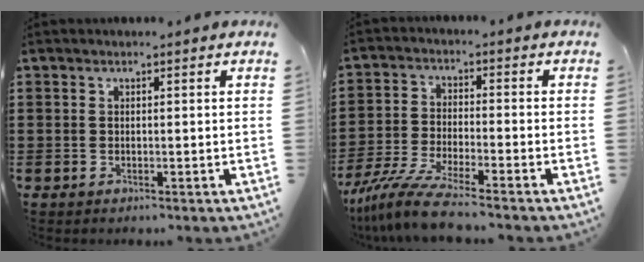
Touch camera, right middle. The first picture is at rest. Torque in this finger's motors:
{"motor_torque": [1.28, -0.86, 0.39, 0.14]}